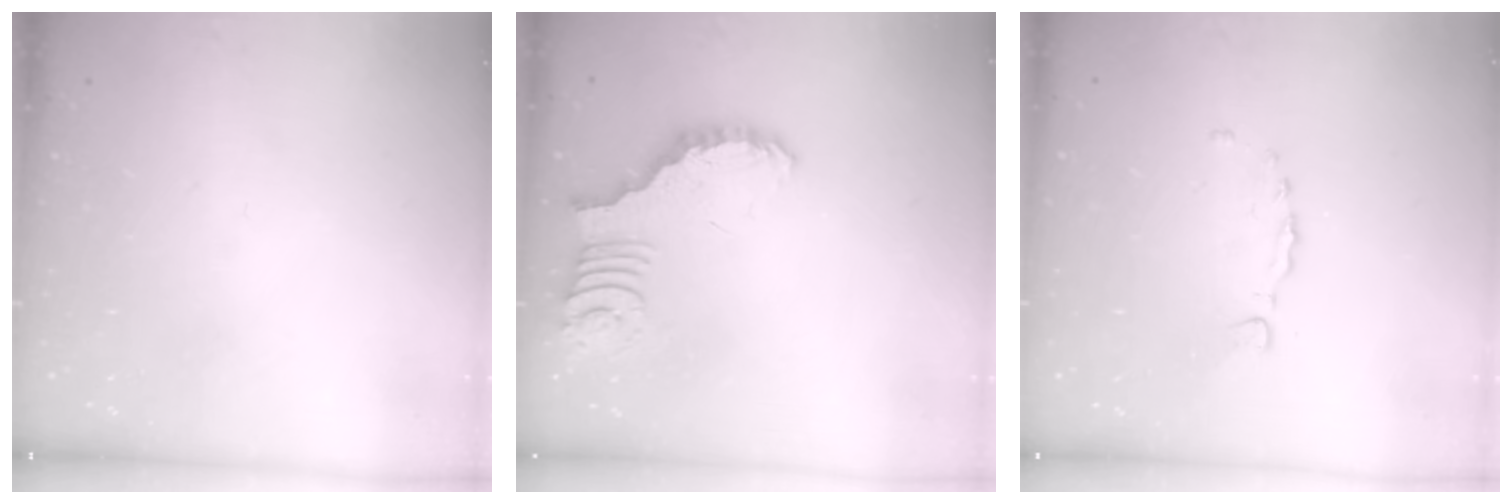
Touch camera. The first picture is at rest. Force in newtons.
{"total": 2.7, "press": 2.7, "slide": 0.5}
{"total": 1.4, "press": 1.3, "slide": 0.3}